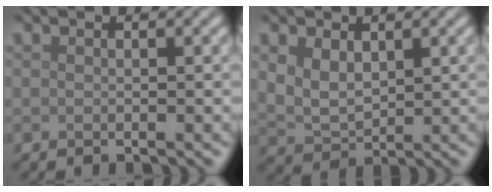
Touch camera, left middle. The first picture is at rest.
{"total": 3.3, "force": [1.0, 2.1, 2.3], "torque": [-0.059, -0.005, 0.026]}